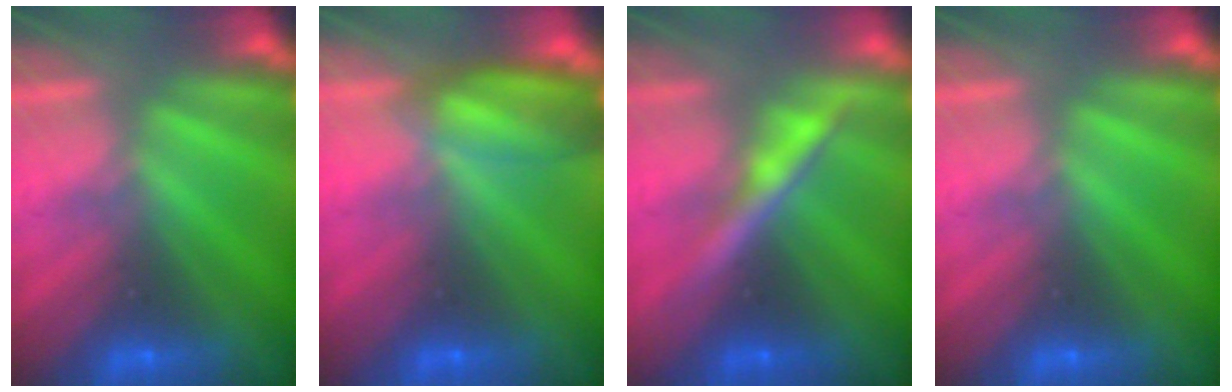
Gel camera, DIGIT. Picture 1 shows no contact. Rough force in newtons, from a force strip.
{"total": 7.1}
{"total": 3.6}
{"total": 0.0}